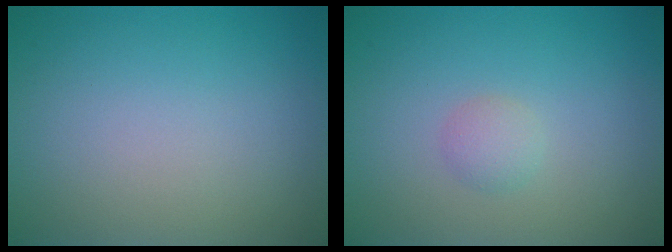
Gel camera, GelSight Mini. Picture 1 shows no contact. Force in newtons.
{"total": 1.2, "press": 1.2, "slide": 0.0}